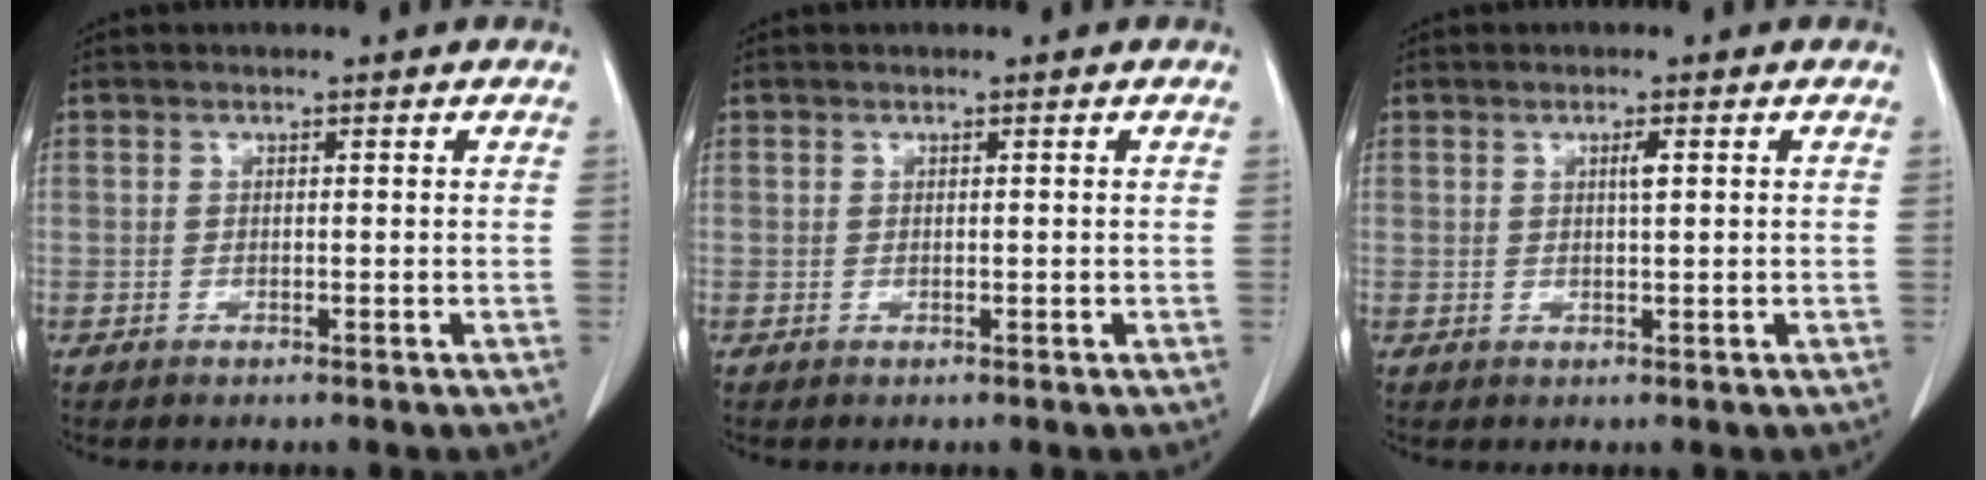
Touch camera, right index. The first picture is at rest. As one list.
[{"total": 0.0}, {"total": 1.3, "force": [0.4, 0.1, 1.2], "torque": [-0.024, 0.001, 0.006]}]